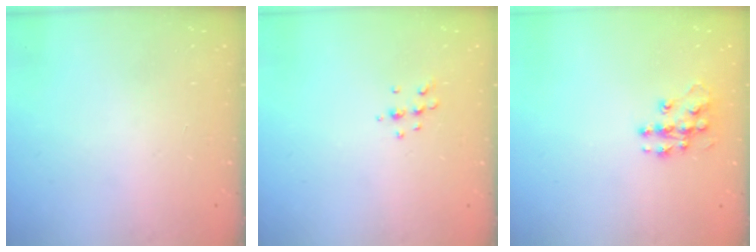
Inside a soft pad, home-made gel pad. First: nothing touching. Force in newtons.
{"total": 5.7, "press": 5.6, "slide": 1.0}
{"total": 10.6, "press": 10.6, "slide": 0.6}